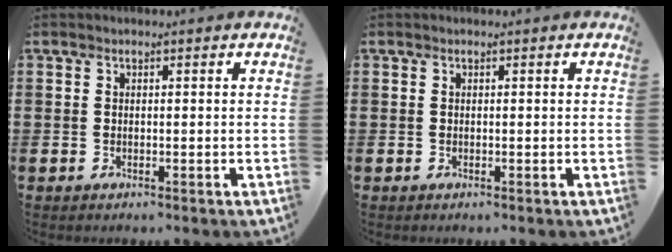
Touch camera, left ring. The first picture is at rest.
{"total": 0.0}